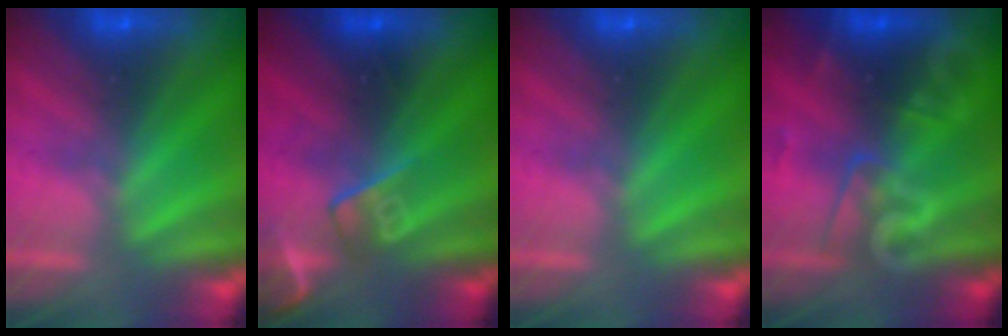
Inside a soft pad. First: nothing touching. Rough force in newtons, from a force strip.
{"total": 2.7}
{"total": 0.0}
{"total": 2.8}